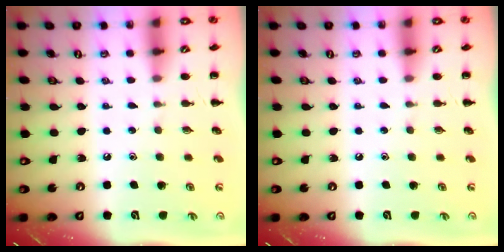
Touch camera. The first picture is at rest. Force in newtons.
{"total": 0.0}